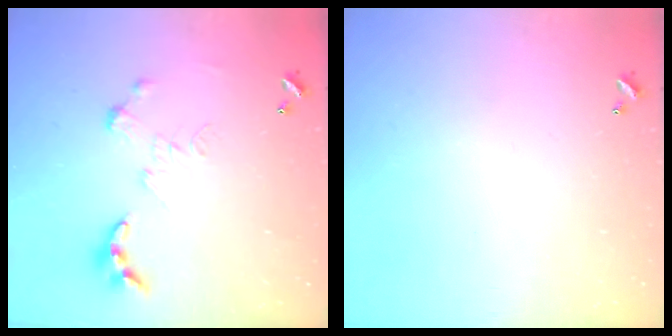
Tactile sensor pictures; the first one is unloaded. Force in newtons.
{"total": 0.0}